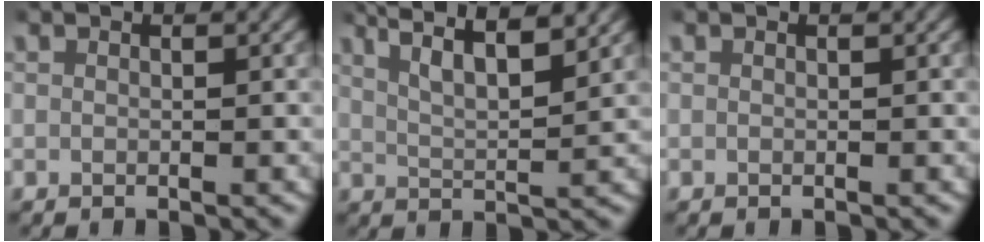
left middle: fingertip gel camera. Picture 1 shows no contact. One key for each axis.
{"total": 7.3, "fx": 4.9, "fy": 2.6, "fz": 4.8, "tx": -0.070, "ty": 0.019, "tz": 0.070}
{"total": 0.0}